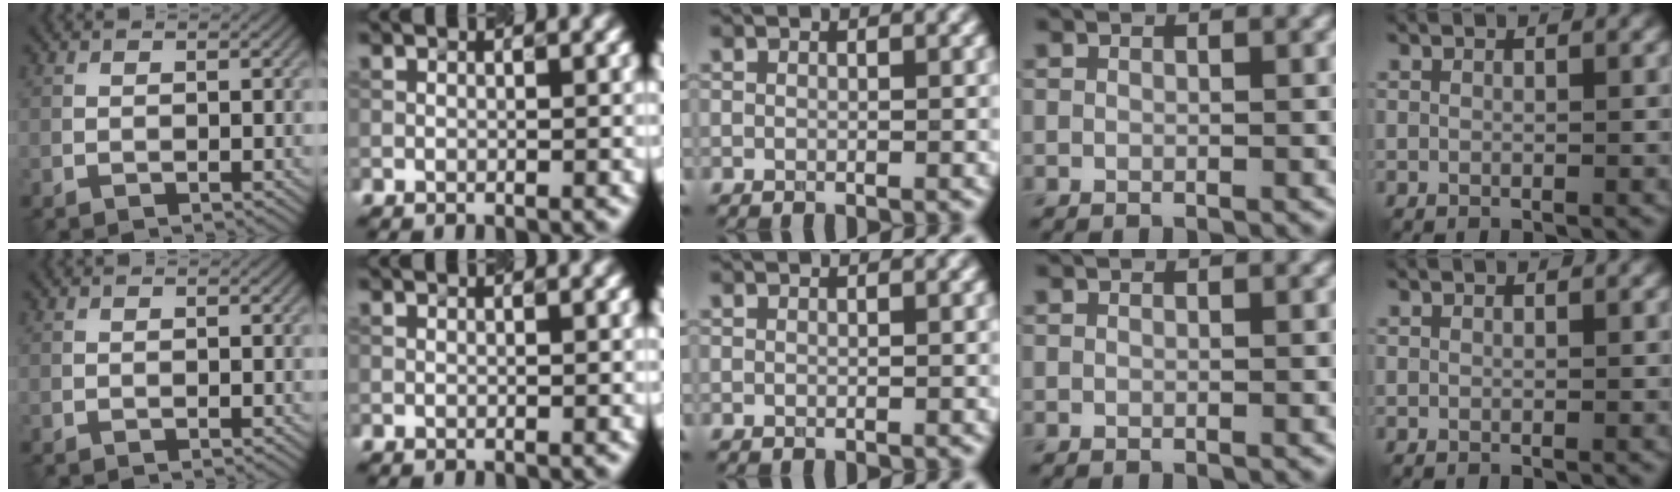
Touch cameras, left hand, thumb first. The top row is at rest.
{}